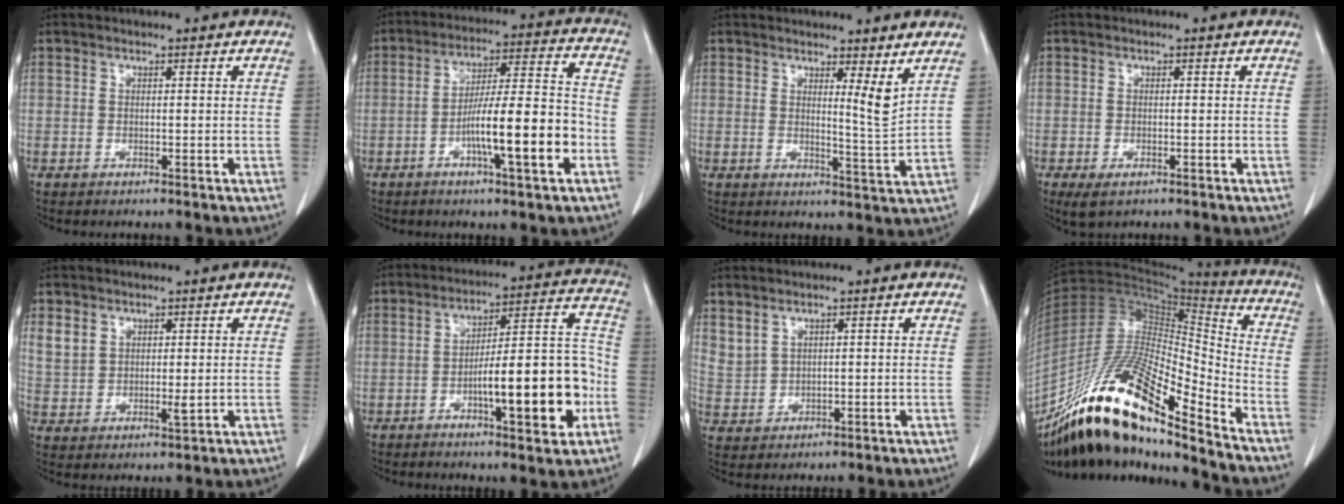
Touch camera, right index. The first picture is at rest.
{"total": 13.8, "force": [-4.5, 1.1, 13.0], "torque": [-0.209, 0.010, -0.074]}
{"total": 4.2, "force": [2.8, -0.1, 3.1], "torque": [-0.045, -0.021, 0.045]}
{"total": 2.9, "force": [-1.6, 1.5, 1.9], "torque": [-0.035, -0.006, -0.019]}
{"total": 5.2, "force": [2.6, 3.5, 2.8], "torque": [-0.053, 0.000, 0.062]}
{"total": 16.1, "force": [-4.7, 3.2, 15.1], "torque": [-0.215, 0.024, -0.067]}
{"total": 3.3, "force": [2.6, 1.8, 1.0], "torque": [-0.020, -0.001, 0.064]}
{"total": 23.7, "force": [-17.4, 3.3, 15.8], "torque": [-0.295, -0.014, -0.321]}